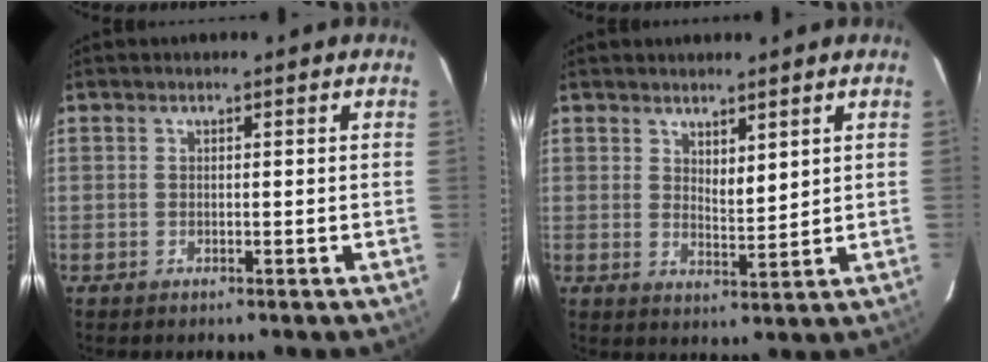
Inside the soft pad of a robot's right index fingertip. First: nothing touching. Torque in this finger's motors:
{"motor_torque": [0.07, 0.13, 0.03, 0.01]}